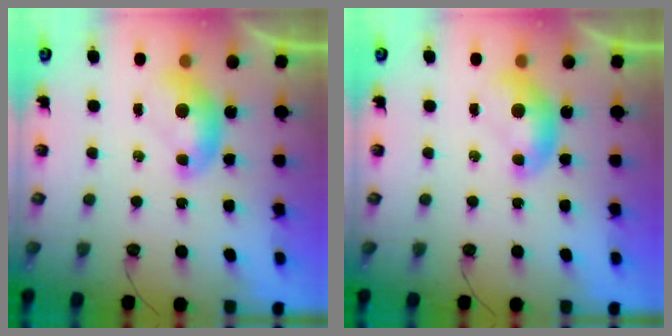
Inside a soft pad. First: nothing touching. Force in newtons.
{"total": 0.0}